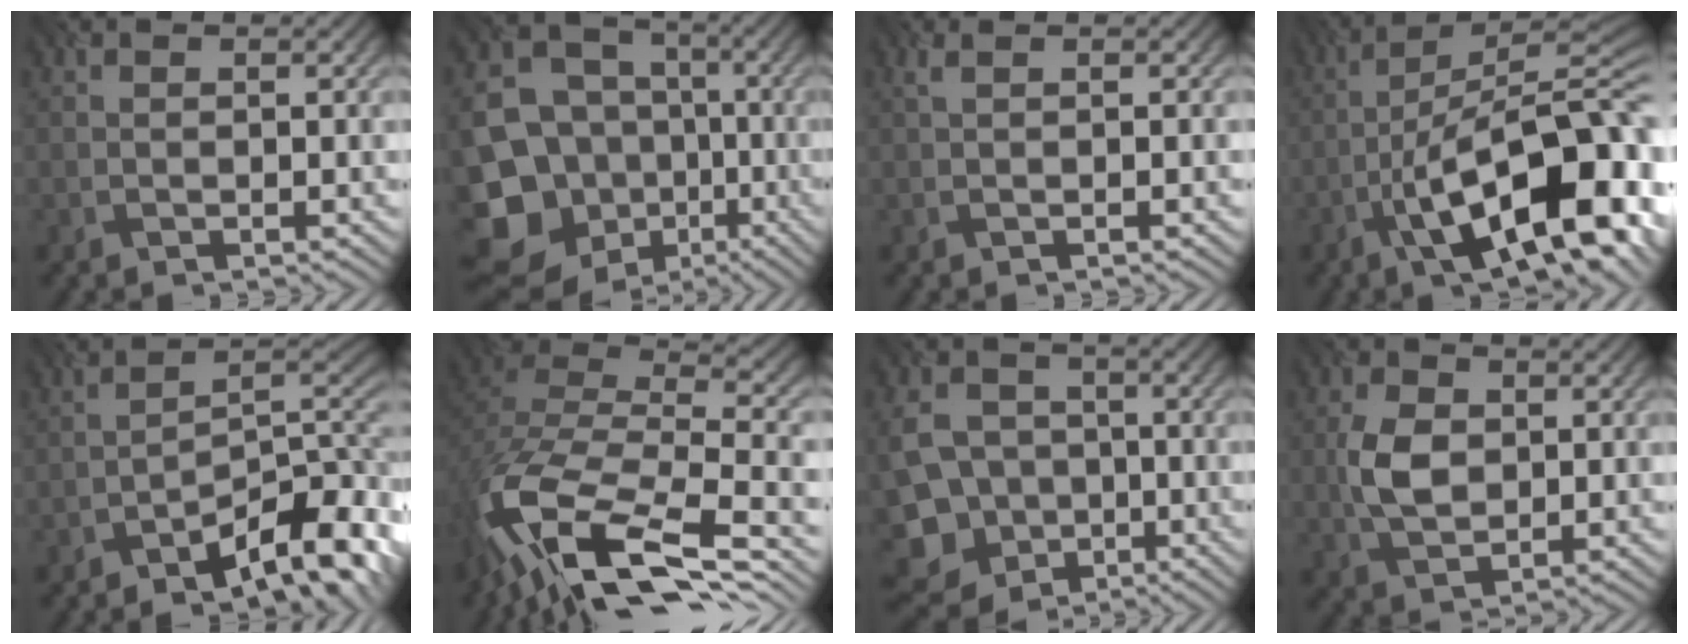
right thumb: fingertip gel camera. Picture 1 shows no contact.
{"total": 16.3, "force": [-5.6, 13.9, 6.3], "torque": [-0.185, -0.029, -0.097]}
{"total": 1.3, "force": [0.3, 0.4, 1.2], "torque": [-0.019, 0.005, 0.001]}
{"total": 16.4, "force": [-7.2, 5.2, 13.8], "torque": [-0.198, 0.008, -0.115]}
{"total": 11.1, "force": [-6.4, 3.9, 8.2], "torque": [-0.107, -0.003, -0.108]}
{"total": 17.2, "force": [-9.1, 8.0, 12.1], "torque": [-0.291, -0.039, -0.136]}
{"total": 10.1, "force": [-2.7, 8.6, 4.6], "torque": [-0.129, -0.041, -0.055]}
{"total": 4.9, "force": [0.5, 3.4, 3.5], "torque": [-0.085, 0.000, 0.008]}